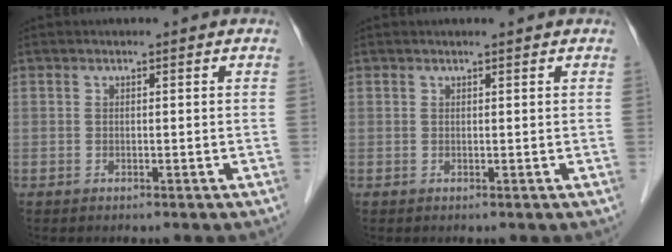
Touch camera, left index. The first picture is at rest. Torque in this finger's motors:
{"motor_torque": [0.32, -0.31, 0.07, 0.02]}